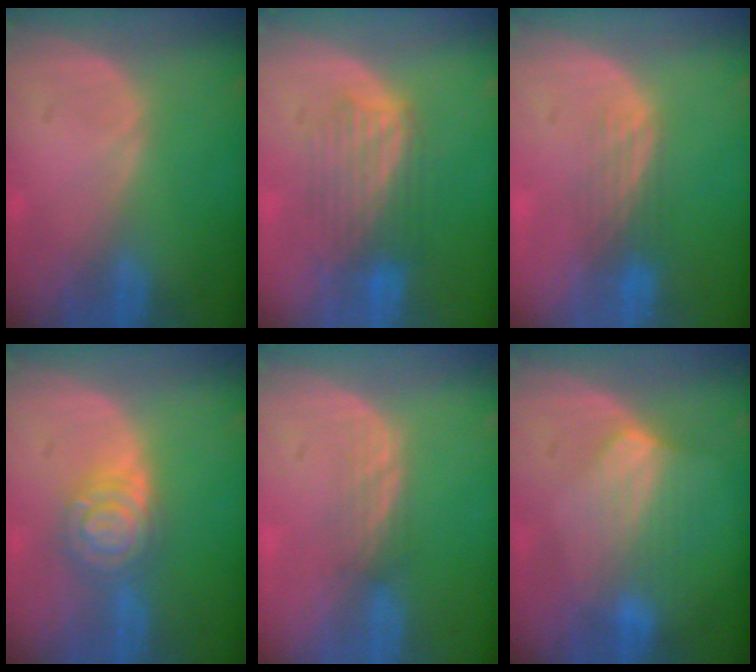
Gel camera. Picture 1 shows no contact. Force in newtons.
{"total": 6.3, "press": 6.3, "slide": 0.6}
{"total": 4.0, "press": 3.2, "slide": 2.3}
{"total": 6.5, "press": 6.5, "slide": 0.5}
{"total": 2.3, "press": 2.2, "slide": 0.6}
{"total": 7.2, "press": 6.5, "slide": 3.1}